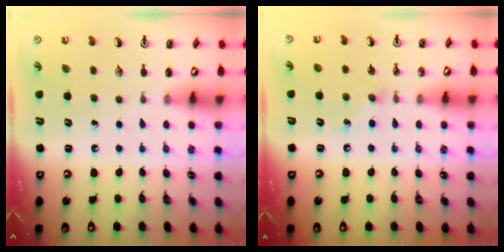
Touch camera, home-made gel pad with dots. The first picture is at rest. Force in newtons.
{"total": 5.9, "press": 5.9, "slide": 0.7}